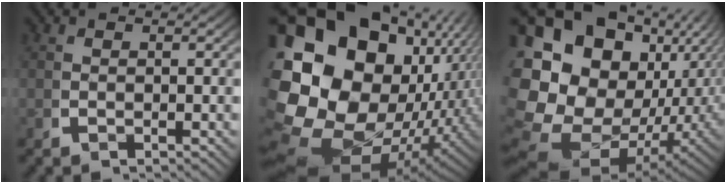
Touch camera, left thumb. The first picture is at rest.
{"total": 28.3, "force": [0.7, 20.6, 19.4], "torque": [-0.386, -0.058, 0.026]}
{"total": 23.1, "force": [0.1, 18.3, 14.0], "torque": [-0.342, -0.078, 0.016]}